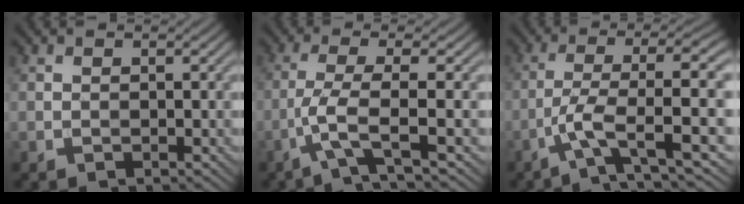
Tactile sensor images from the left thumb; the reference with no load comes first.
{"total": 4.3, "force": [-1.6, 0.4, 4.0], "torque": [-0.077, 0.009, -0.053]}
{"total": 7.9, "force": [-2.0, 1.5, 7.5], "torque": [-0.129, 0.015, -0.045]}